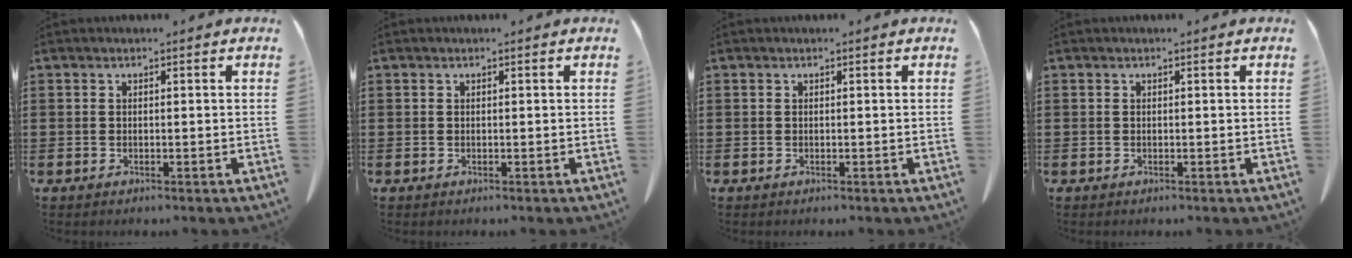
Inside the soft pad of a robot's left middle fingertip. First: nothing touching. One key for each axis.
{"total": 0.0}
{"total": 0.0}
{"total": 0.0}